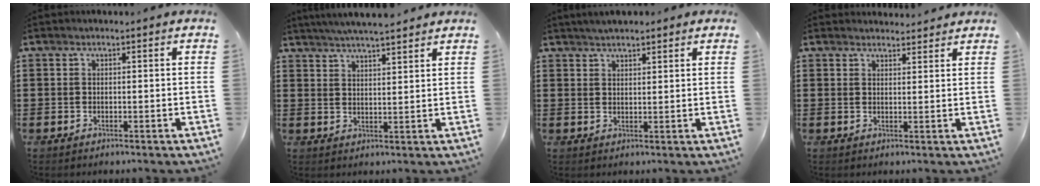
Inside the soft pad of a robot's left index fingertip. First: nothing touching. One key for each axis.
{"total": 4.3, "fx": 4.1, "fy": -0.1, "fz": 1.4, "tx": -0.040, "ty": -0.010, "tz": 0.074}
{"total": 2.5, "fx": 2.3, "fy": 0.5, "fz": 0.9, "tx": -0.022, "ty": 0.004, "tz": 0.042}
{"total": 2.0, "fx": 1.9, "fy": 0.4, "fz": 0.0, "tx": -0.006, "ty": -0.001, "tz": 0.038}